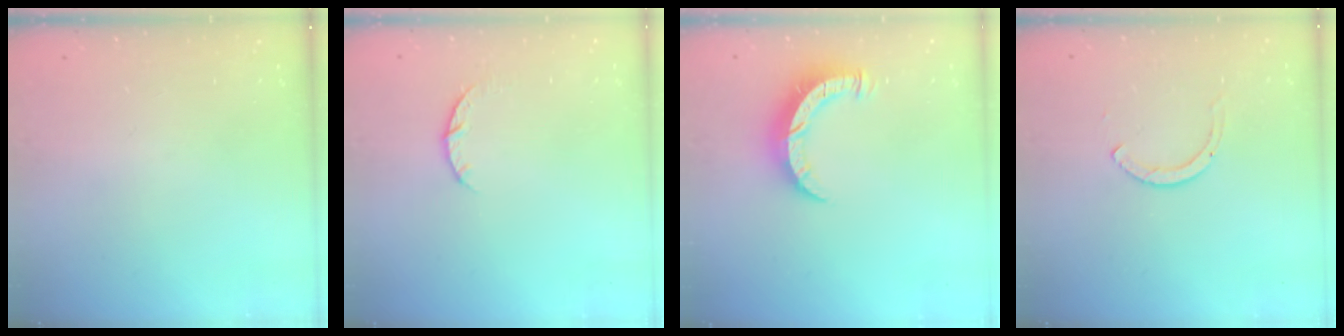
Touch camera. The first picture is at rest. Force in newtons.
{"total": 4.3, "press": 4.2, "slide": 0.6}
{"total": 8.2, "press": 8.2, "slide": 1.0}
{"total": 2.0, "press": 1.9, "slide": 0.3}